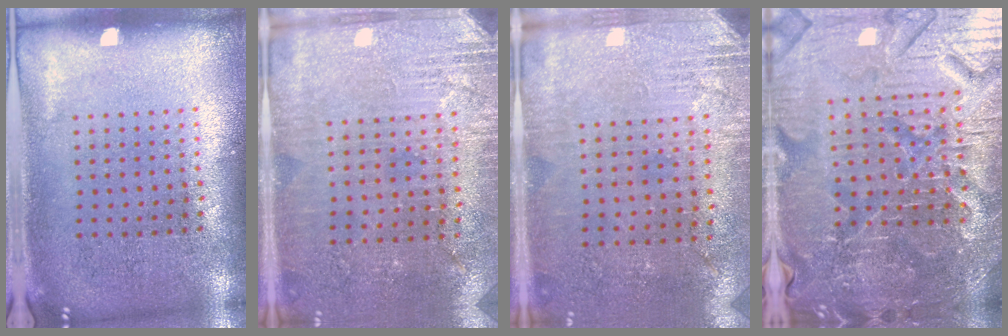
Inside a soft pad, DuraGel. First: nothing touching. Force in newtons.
{"total": 2.9, "press": 2.8, "slide": 0.6}
{"total": 2.8, "press": 2.5, "slide": 1.2}
{"total": 5.4, "press": 5.2, "slide": 1.6}